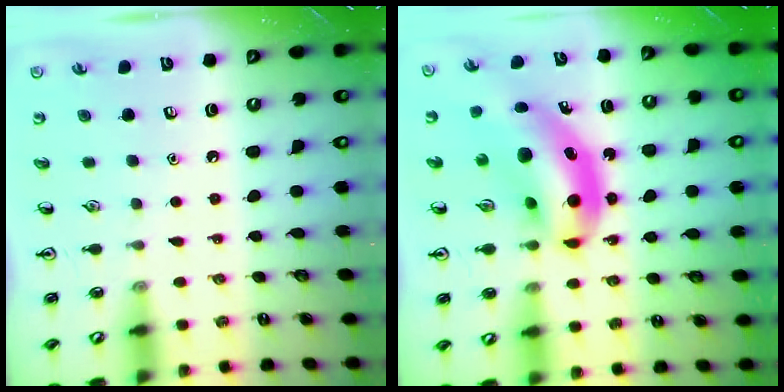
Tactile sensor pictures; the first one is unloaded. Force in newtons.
{"total": 13.1, "press": 12.4, "slide": 4.1}